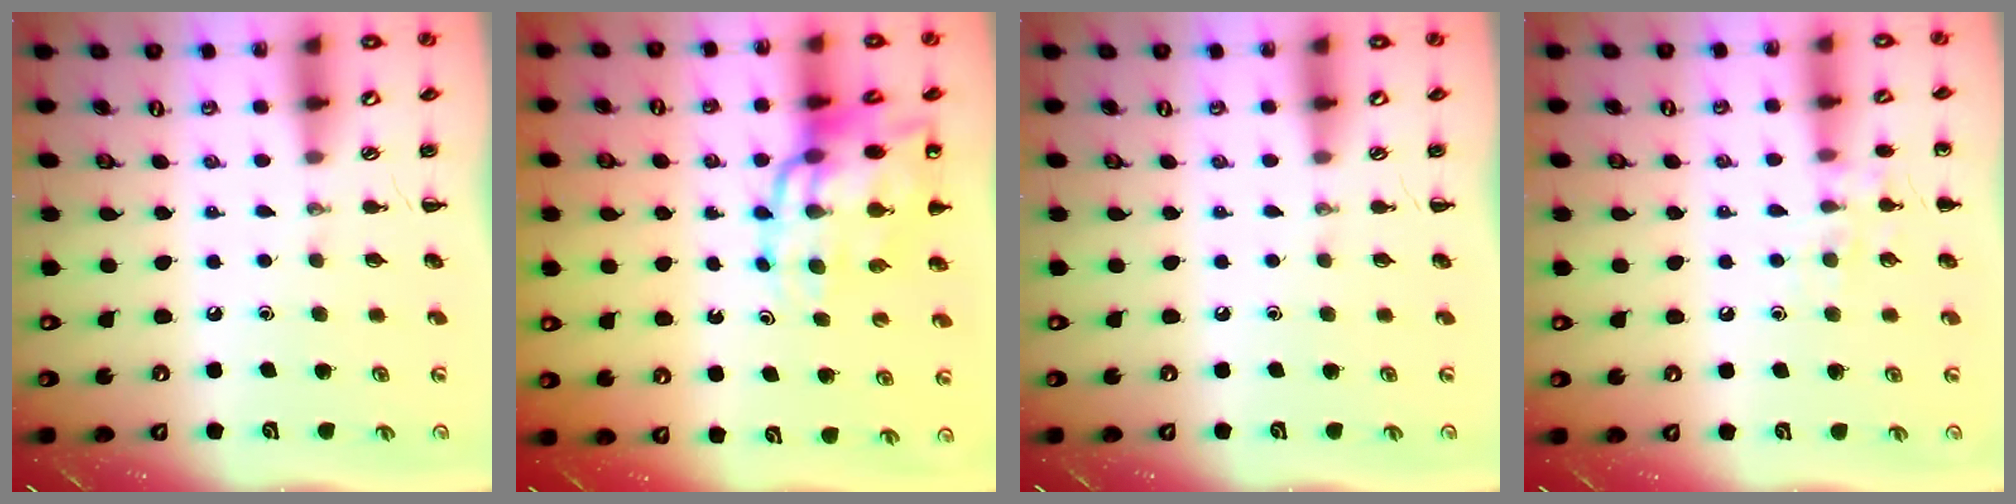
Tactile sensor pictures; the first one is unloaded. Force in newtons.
{"total": 16.0, "press": 15.5, "slide": 3.9}
{"total": 0.0}
{"total": 7.6, "press": 7.5, "slide": 1.2}